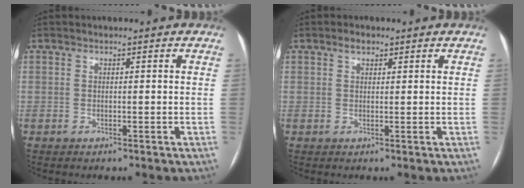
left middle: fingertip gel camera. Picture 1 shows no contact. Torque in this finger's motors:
{"motor_torque": [0.17, -0.15, -0.05, 0.00]}